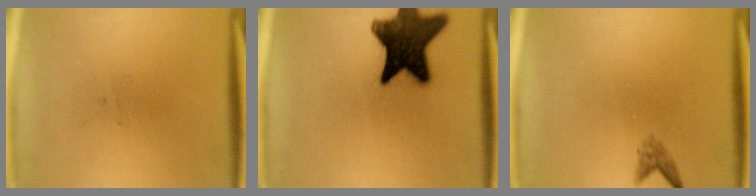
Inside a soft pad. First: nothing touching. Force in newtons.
{"total": 16.3}
{"total": 1.3}